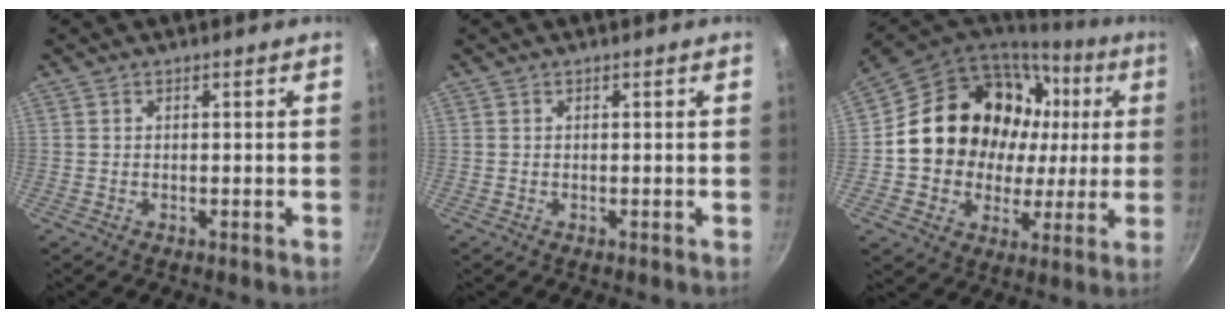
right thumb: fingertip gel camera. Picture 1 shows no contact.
{"total": 0.0}
{"total": 22.3, "force": [3.8, 18.4, 11.9], "torque": [-0.183, 0.033, 0.073]}